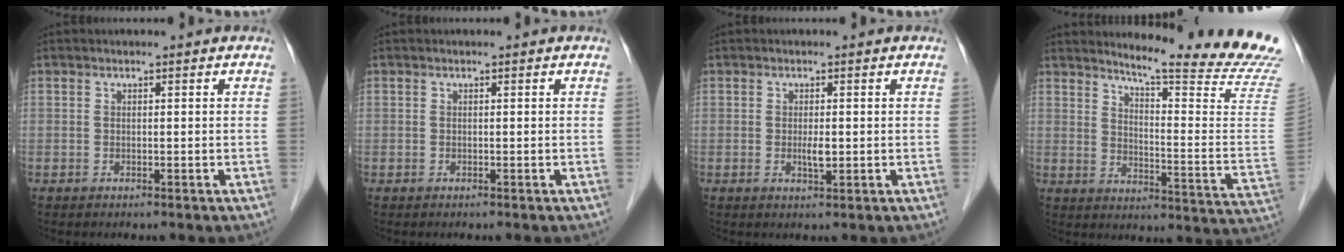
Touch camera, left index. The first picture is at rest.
{"total": 0.0}
{"total": 1.8, "force": [-0.3, 0.6, 1.7], "torque": [-0.031, -0.006, -0.004]}
{"total": 20.9, "force": [18.7, -1.9, 9.1], "torque": [-0.138, -0.134, 0.227]}